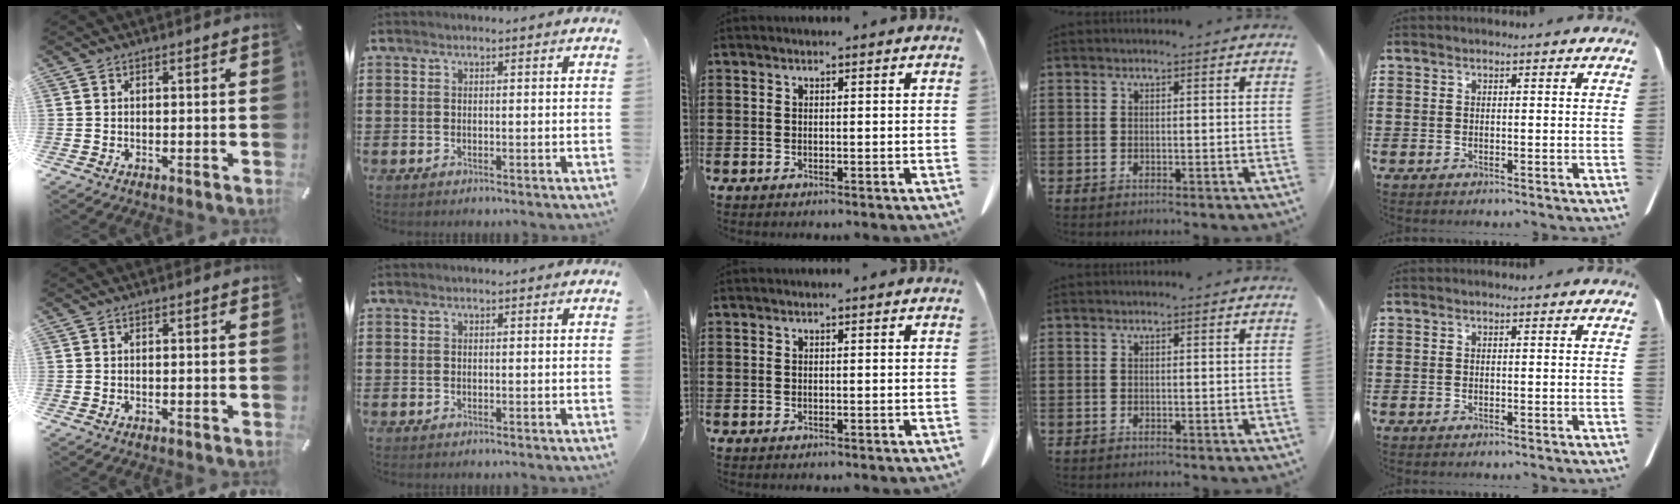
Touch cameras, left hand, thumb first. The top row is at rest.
{}